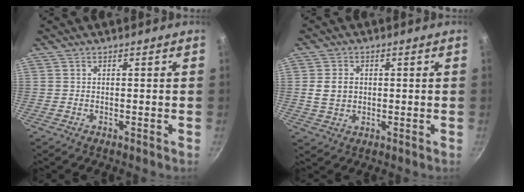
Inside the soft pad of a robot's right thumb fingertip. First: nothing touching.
{"total": 4.9, "force": [0.4, 4.0, 2.9], "torque": [-0.041, 0.003, 0.009]}